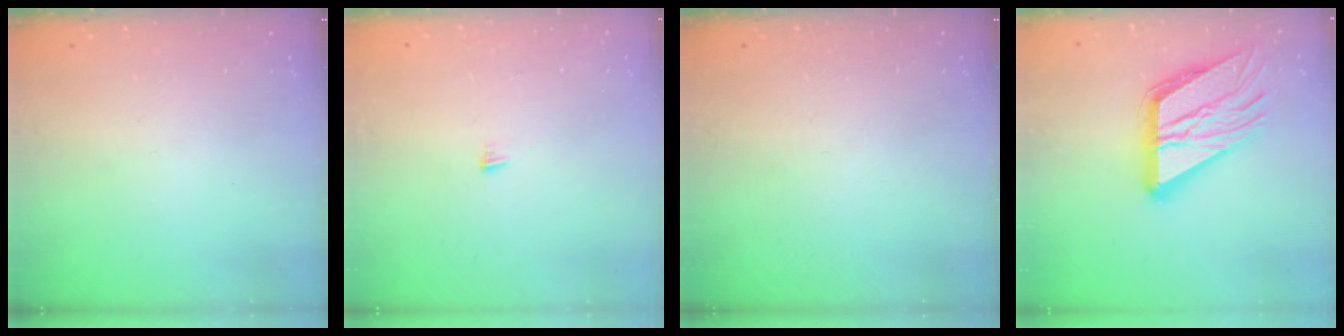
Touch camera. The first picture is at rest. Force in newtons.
{"total": 5.2, "press": 5.2, "slide": 0.3}
{"total": 0.0}
{"total": 21.5, "press": 21.3, "slide": 2.9}